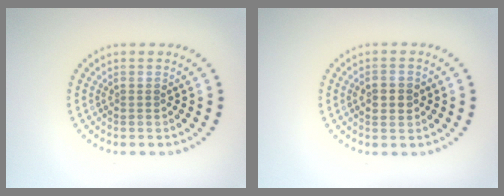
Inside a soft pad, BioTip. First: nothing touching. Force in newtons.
{"total": 2.2, "press": 2.2, "slide": 0.4}